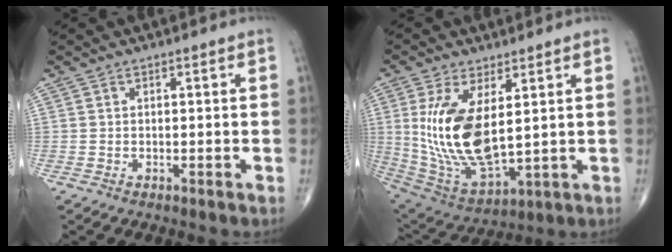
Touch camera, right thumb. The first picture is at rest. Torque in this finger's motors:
{"motor_torque": [-0.94, 1.87, 1.79, 0.52, 0.61]}